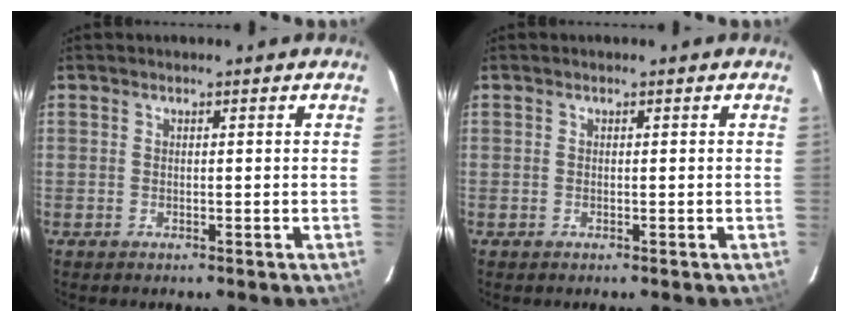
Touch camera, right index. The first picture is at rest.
{"total": 0.0}